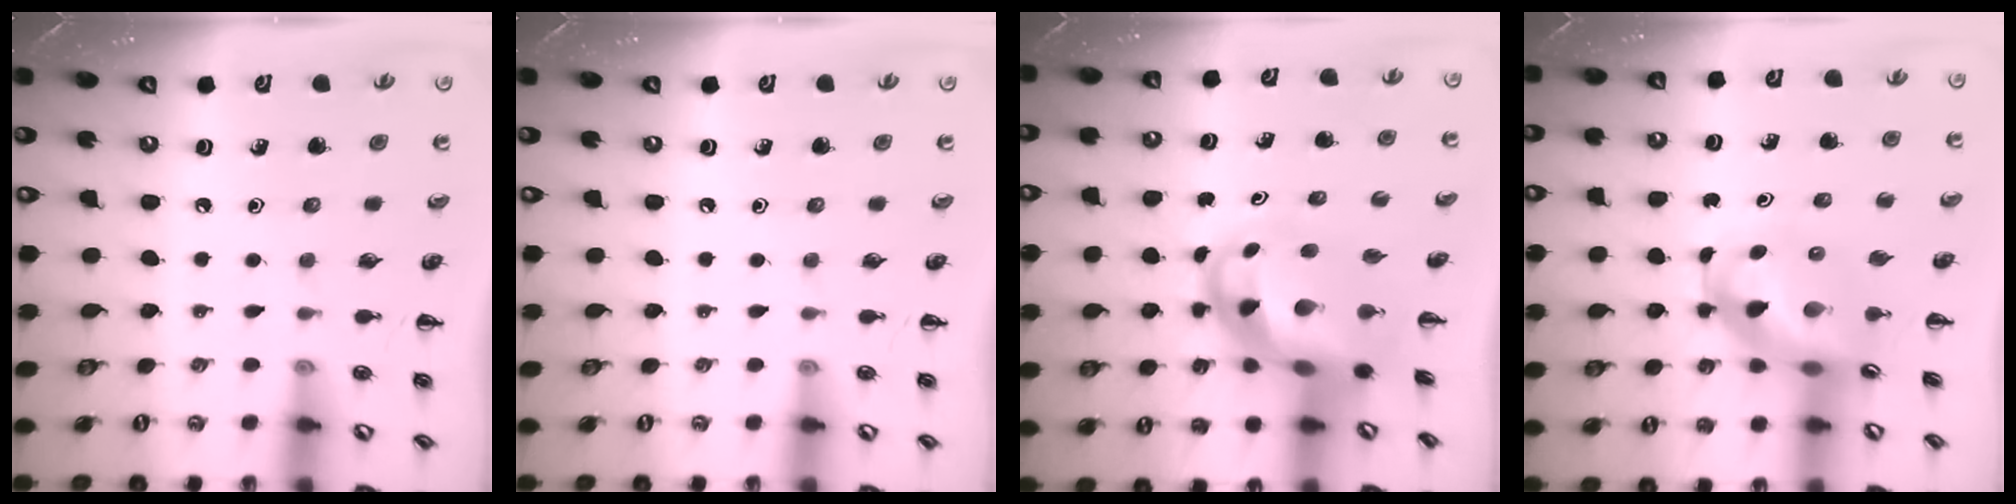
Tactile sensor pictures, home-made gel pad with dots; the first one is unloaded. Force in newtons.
{"total": 0.0}
{"total": 7.9, "press": 7.6, "slide": 2.0}
{"total": 10.1, "press": 9.7, "slide": 2.8}